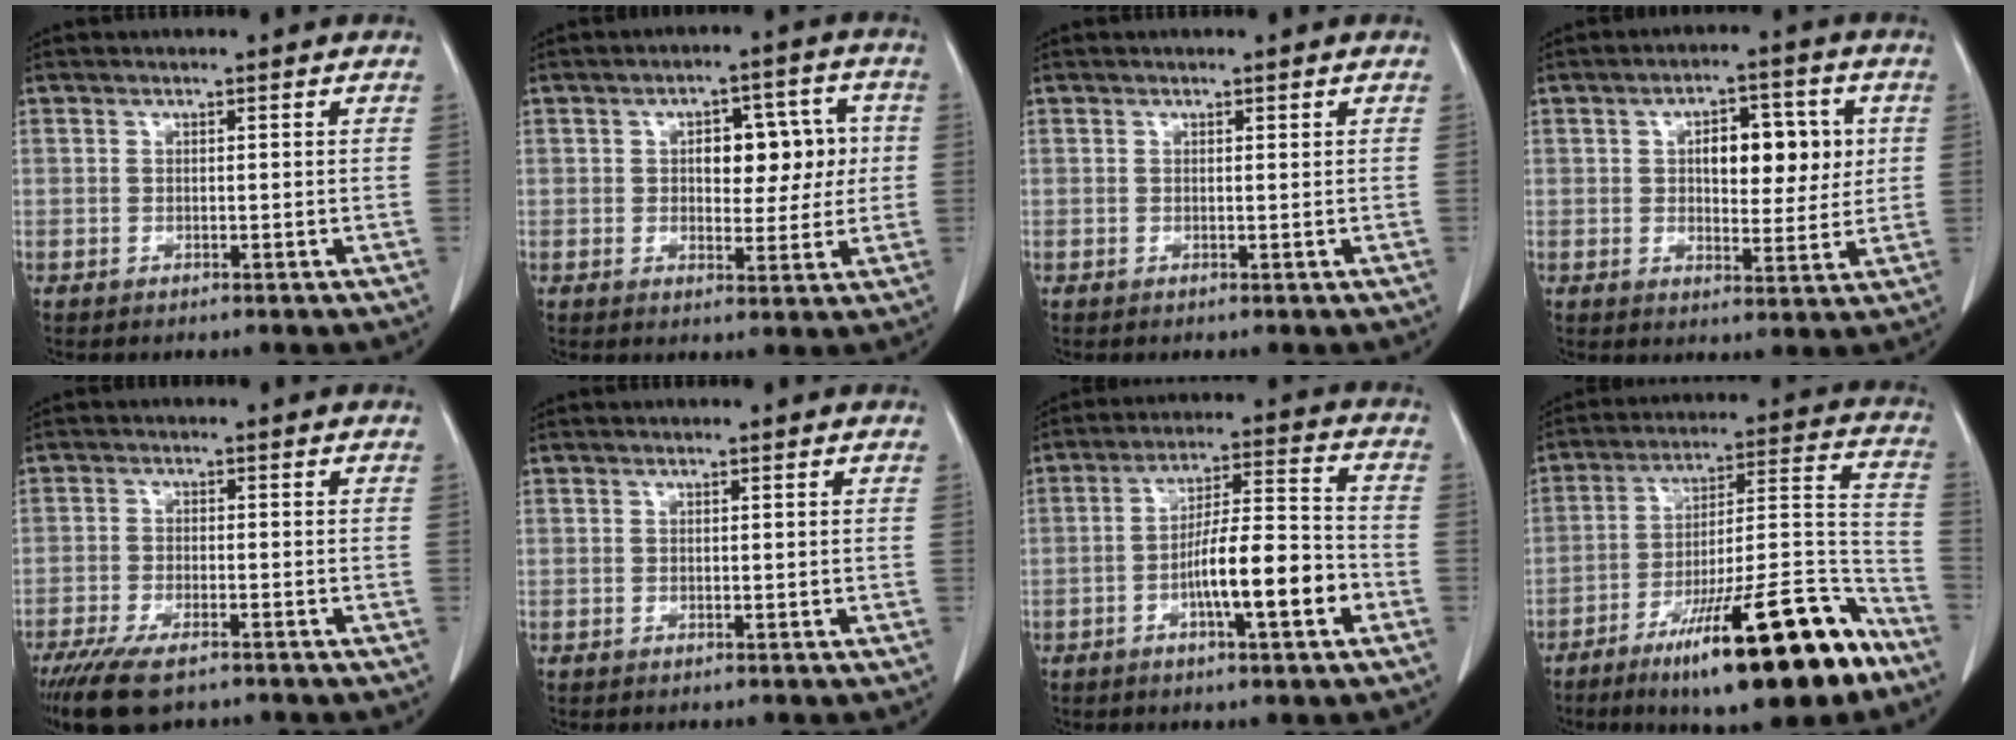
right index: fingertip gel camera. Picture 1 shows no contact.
{"total": 8.3, "force": [0.9, 4.3, 7.0], "torque": [-0.087, 0.027, 0.019]}
{"total": 0.0}
{"total": 9.2, "force": [1.9, 4.3, 7.9], "torque": [-0.109, 0.015, 0.031]}
{"total": 9.3, "force": [-6.9, 2.7, 5.7], "torque": [-0.096, -0.019, -0.110]}
{"total": 0.0}
{"total": 11.1, "force": [-4.0, 1.5, 10.3], "torque": [-0.172, 0.014, -0.066]}
{"total": 22.6, "force": [-14.3, 3.7, 17.1], "torque": [-0.221, 0.011, -0.227]}